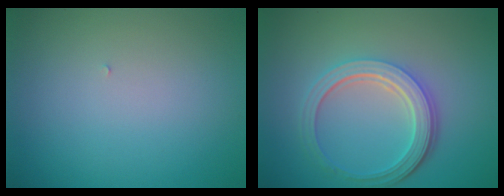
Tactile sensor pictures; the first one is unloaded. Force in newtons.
{"total": 5.0, "press": 3.8, "slide": 3.3}